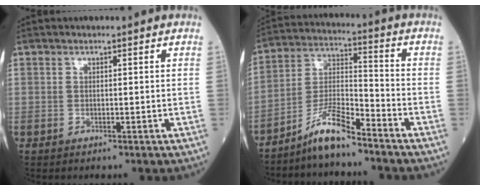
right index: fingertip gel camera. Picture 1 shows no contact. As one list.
[{"total": 8.3, "force": [-6.7, 0.7, 4.8], "torque": [-0.101, -0.001, -0.130]}]